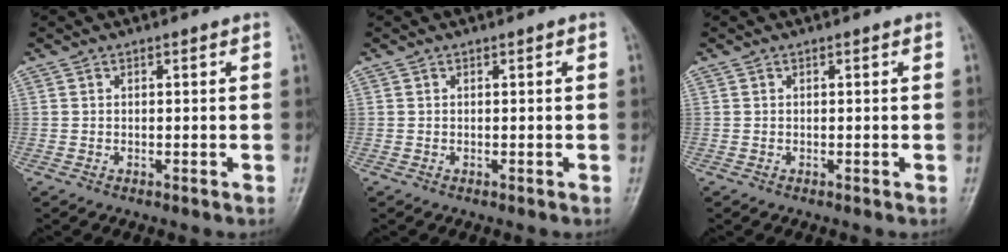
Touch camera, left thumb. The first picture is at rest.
{"total": 0.0}
{"total": 0.0}